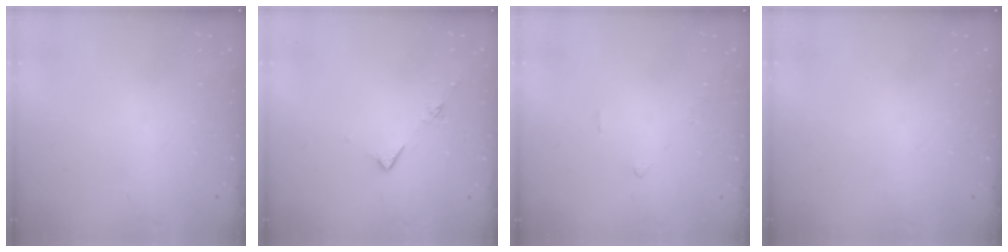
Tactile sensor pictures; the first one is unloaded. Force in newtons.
{"total": 6.1, "press": 6.0, "slide": 1.0}
{"total": 1.4, "press": 1.3, "slide": 0.5}
{"total": 0.0}